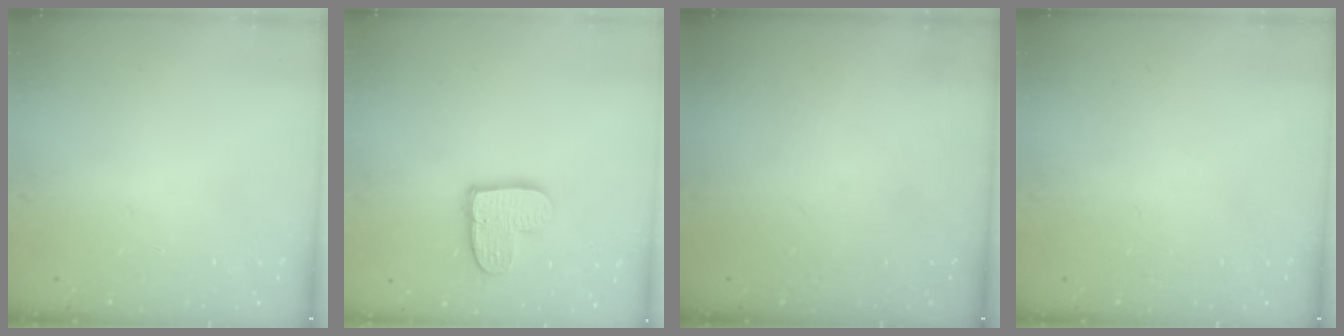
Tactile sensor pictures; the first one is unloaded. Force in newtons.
{"total": 12.1, "press": 12.0, "slide": 0.9}
{"total": 0.0}
{"total": 0.0}